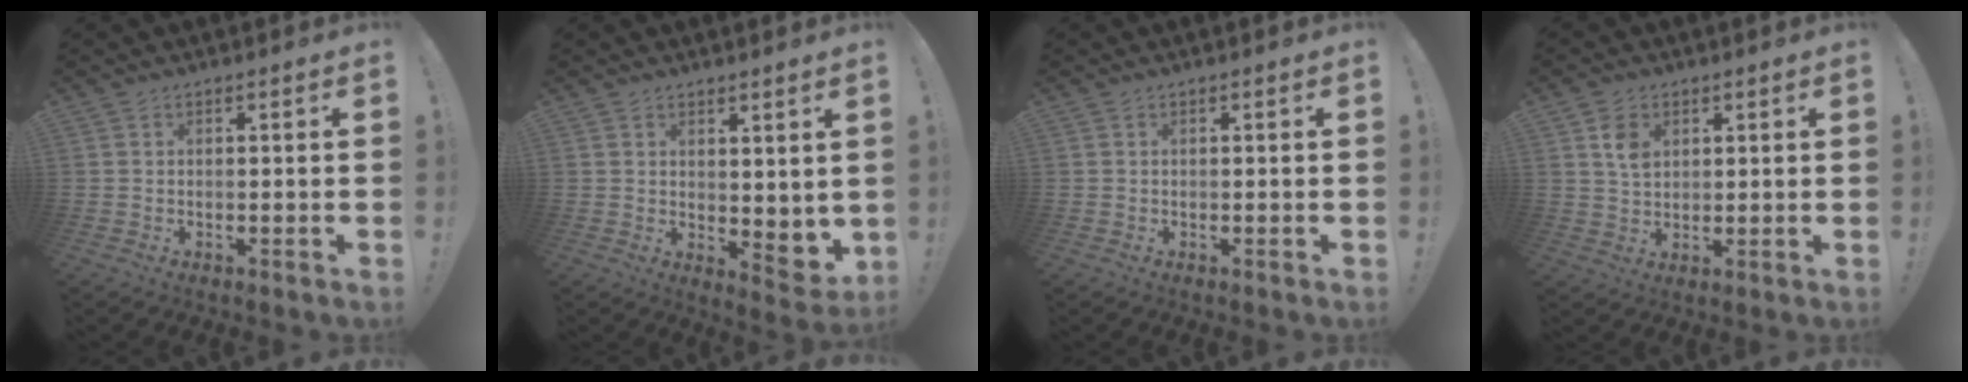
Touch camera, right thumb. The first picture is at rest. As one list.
[{"total": 5.0, "force": [3.3, 2.8, 2.4], "torque": [-0.016, -0.044, 0.063]}, {"total": 0.0}, {"total": 5.8, "force": [2.4, 4.2, 3.3], "torque": [-0.039, -0.007, 0.042]}]